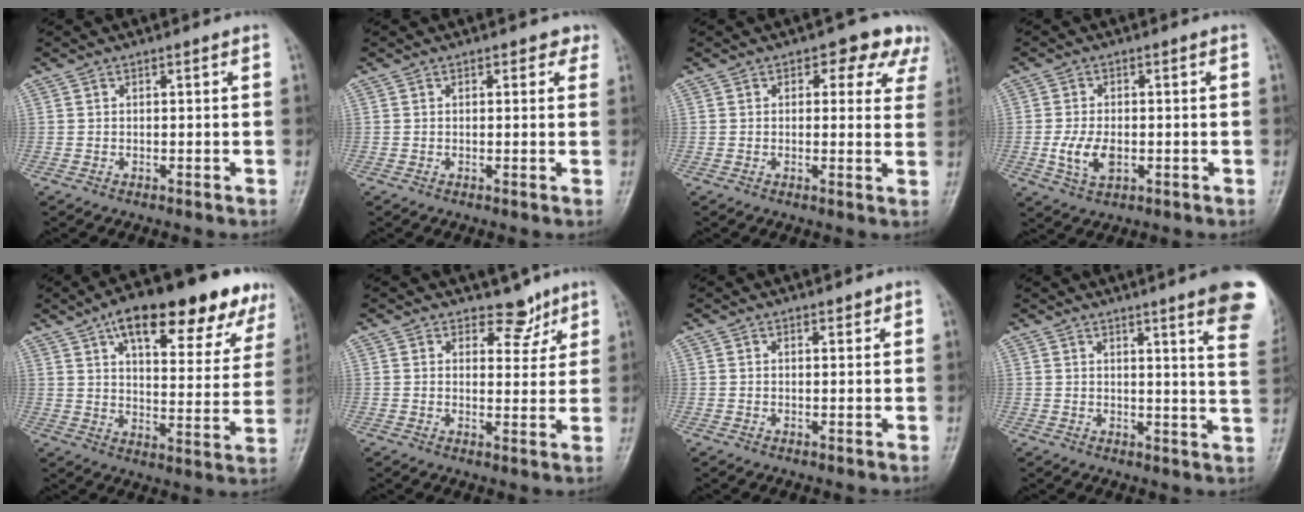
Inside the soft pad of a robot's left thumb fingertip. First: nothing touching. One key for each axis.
{"total": 2.0, "fx": 1.3, "fy": 1.3, "fz": 0.8, "tx": 0.013, "ty": -0.003, "tz": 0.009}
{"total": 7.7, "fx": 4.5, "fy": 4.7, "fz": 4.2, "tx": 0.000, "ty": -0.014, "tz": 0.035}
{"total": 5.7, "fx": -1.1, "fy": 3.4, "fz": 4.5, "tx": -0.091, "ty": -0.004, "tz": -0.017}
{"total": 23.6, "fx": 14.4, "fy": 8.7, "fz": 16.5, "tx": -0.191, "ty": -0.021, "tz": 0.203}
{"total": 4.7, "fx": 3.6, "fy": 2.8, "fz": 1.0, "tx": 0.019, "ty": -0.025, "tz": 0.052}
{"total": 1.2, "fx": 0.9, "fy": 0.6, "fz": 0.5, "tx": 0.000, "ty": -0.006, "tz": 0.011}
{"total": 13.2, "fx": 8.6, "fy": 1.0, "fz": 9.9, "tx": -0.101, "ty": -0.041, "tz": 0.086}